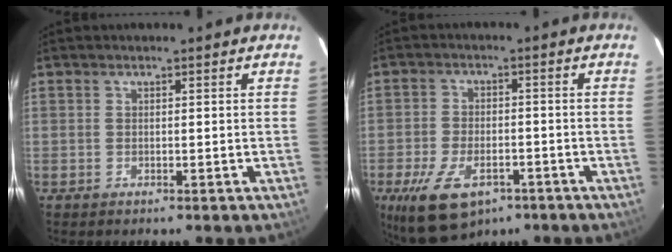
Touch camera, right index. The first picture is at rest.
{"total": 12.7, "force": [-7.3, 6.6, 8.1], "torque": [-0.176, -0.023, -0.119]}